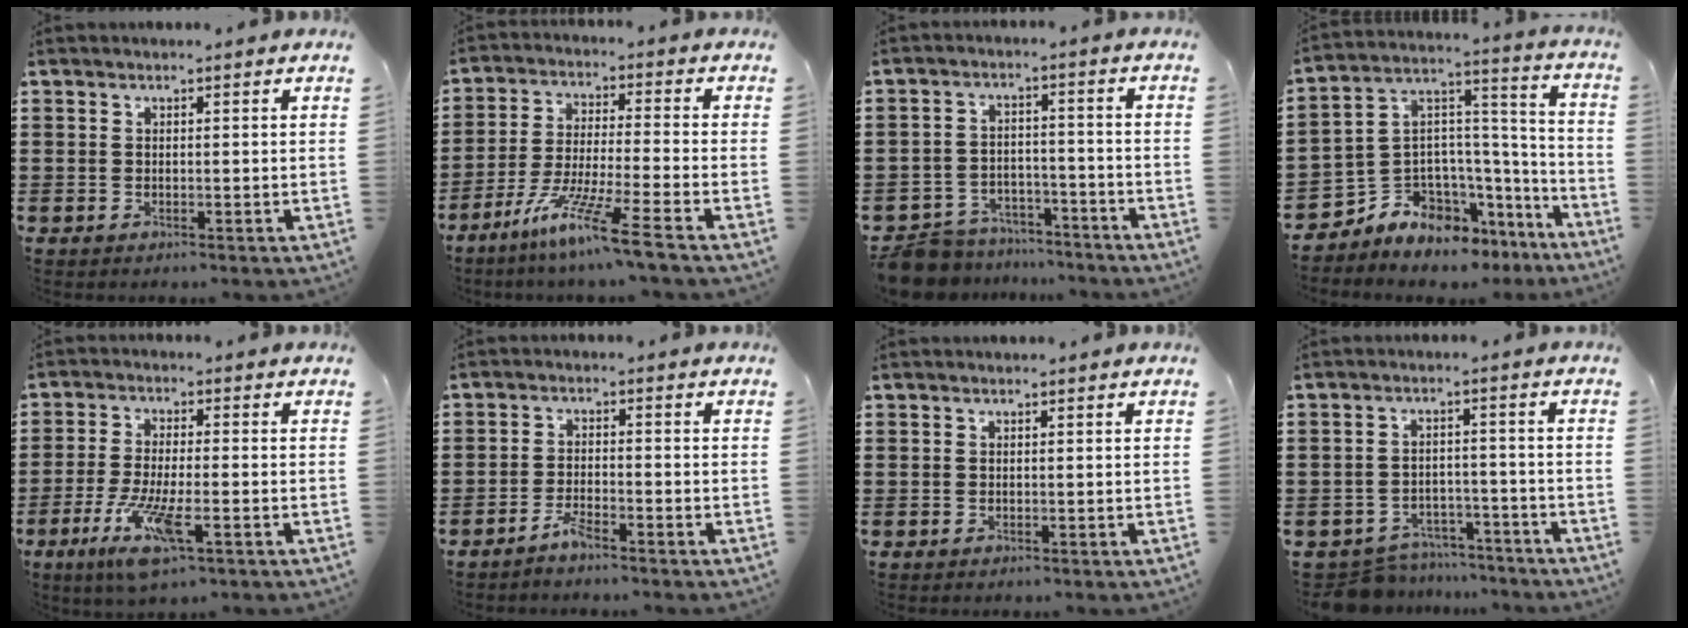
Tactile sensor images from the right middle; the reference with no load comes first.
{"total": 9.6, "force": [-7.1, -0.3, 6.5], "torque": [-0.131, -0.012, -0.139]}
{"total": 7.3, "force": [-7.1, 1.5, 0.7], "torque": [-0.031, 0.010, -0.146]}
{"total": 6.2, "force": [-5.2, 3.3, -0.8], "torque": [-0.019, -0.025, -0.106]}
{"total": 8.3, "force": [-3.7, 1.9, 7.1], "torque": [-0.151, -0.014, -0.067]}
{"total": 2.7, "force": [-2.3, 0.3, 1.3], "torque": [-0.032, 0.003, -0.046]}
{"total": 0.0}
{"total": 5.6, "force": [-5.5, 1.2, 0.4], "torque": [-0.014, 0.009, -0.111]}